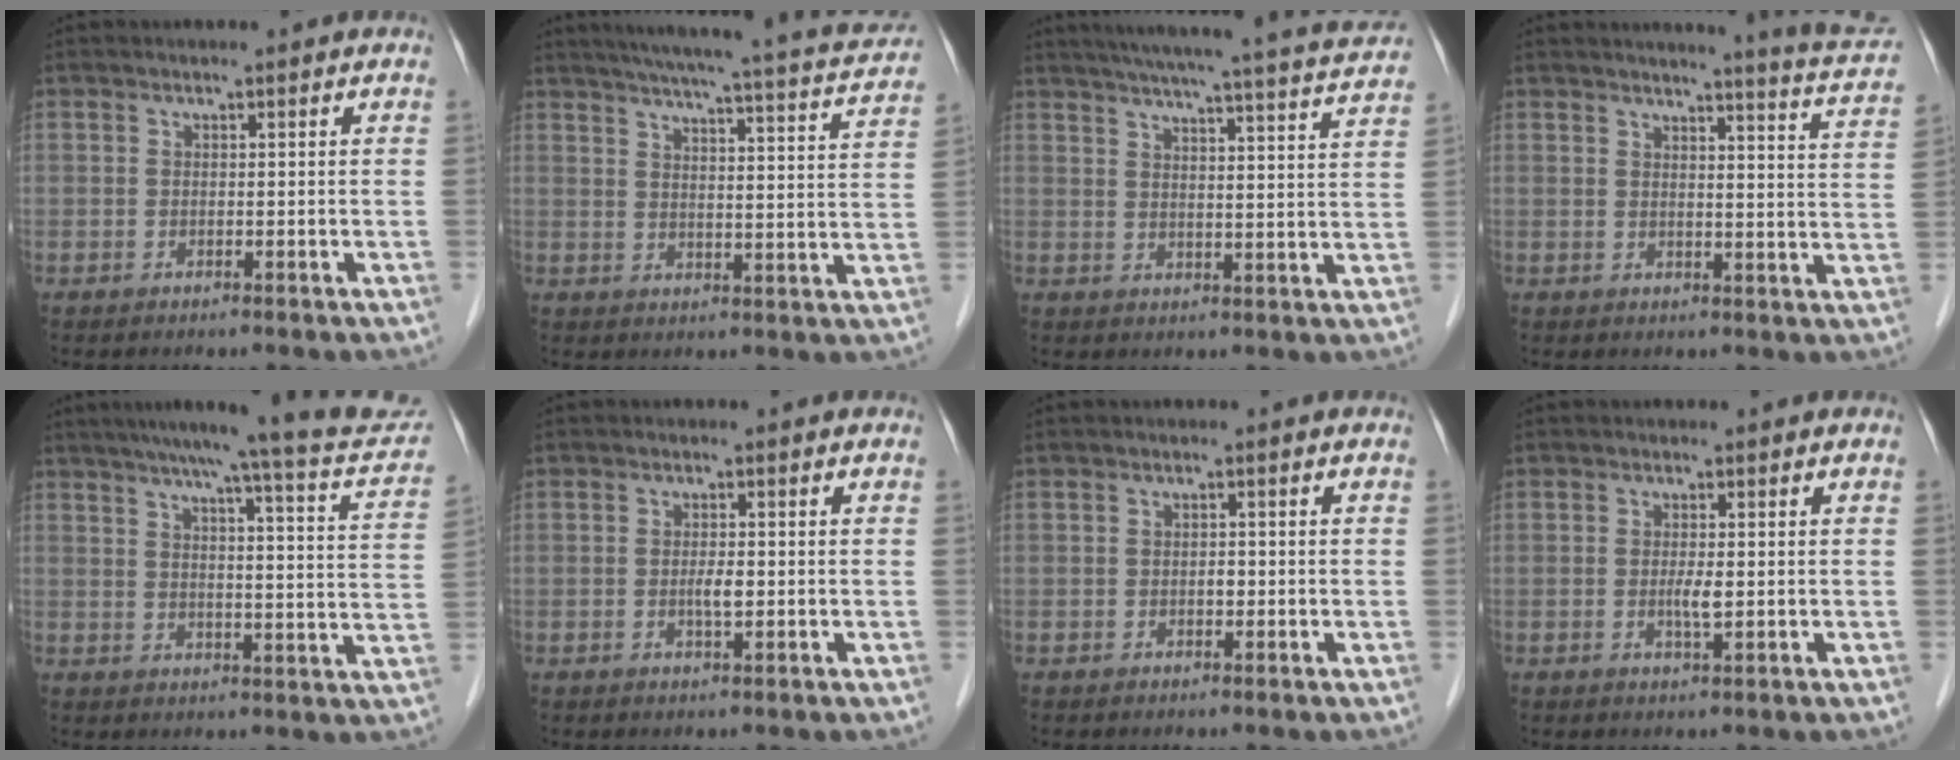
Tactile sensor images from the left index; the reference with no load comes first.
{"total": 21.8, "force": [19.4, 1.7, 9.8], "torque": [-0.142, -0.017, 0.233]}
{"total": 22.6, "force": [20.5, 0.4, 9.3], "torque": [-0.142, -0.021, 0.251]}
{"total": 10.6, "force": [9.9, -0.7, 3.8], "torque": [-0.044, -0.052, 0.093]}
{"total": 19.2, "force": [17.2, 0.6, 8.6], "torque": [-0.113, -0.032, 0.201]}
{"total": 1.9, "force": [-0.5, 0.5, 1.7], "torque": [-0.033, -0.002, -0.009]}
{"total": 1.0, "force": [-0.5, 0.6, 0.6], "torque": [-0.011, -0.001, -0.009]}
{"total": 1.9, "force": [-0.3, 0.4, 1.9], "torque": [-0.039, -0.005, -0.005]}